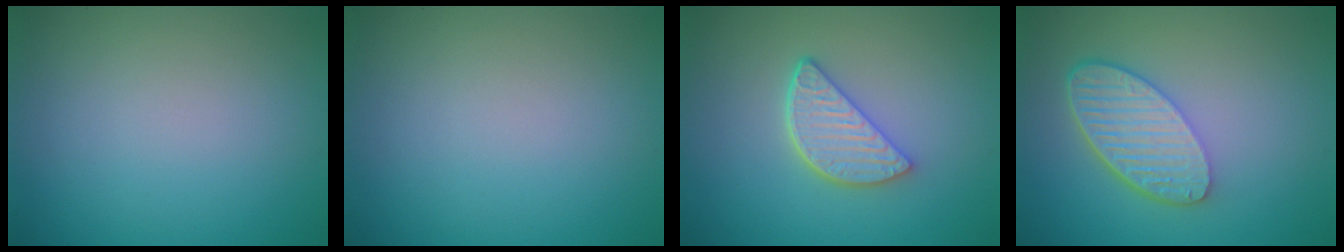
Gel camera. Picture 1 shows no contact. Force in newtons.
{"total": 0.0}
{"total": 4.0, "press": 3.2, "slide": 2.5}
{"total": 5.8, "press": 4.3, "slide": 3.9}